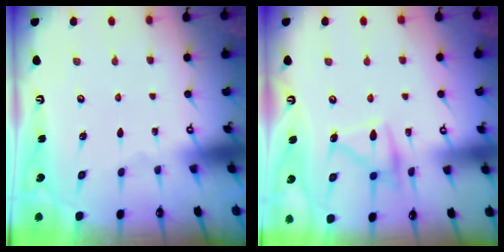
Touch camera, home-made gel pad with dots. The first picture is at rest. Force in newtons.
{"total": 12.4, "press": 12.4, "slide": 0.4}